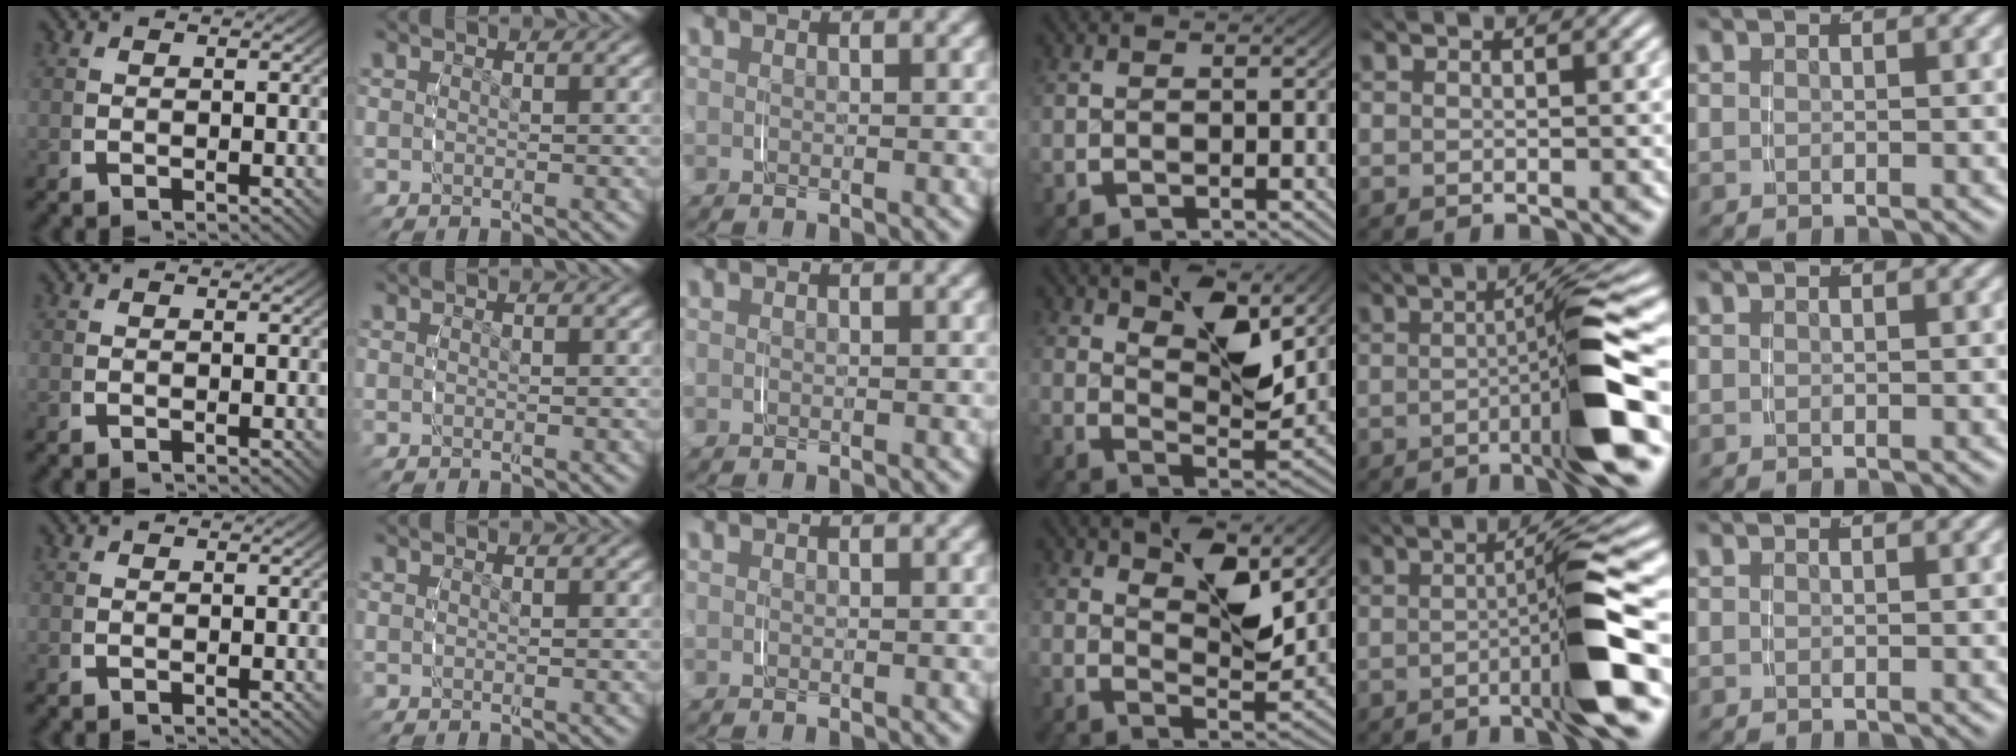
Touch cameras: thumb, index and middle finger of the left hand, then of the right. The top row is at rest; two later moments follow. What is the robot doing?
{"motion": "grasp_and_lifting", "object": "jar lid"}